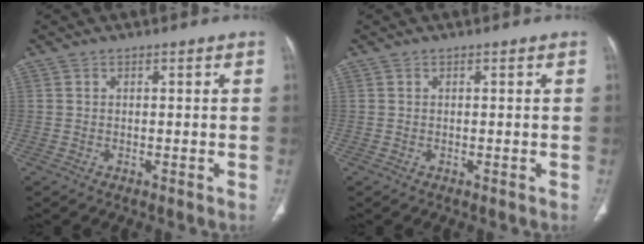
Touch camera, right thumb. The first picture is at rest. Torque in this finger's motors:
{"motor_torque": [0.02, 0.02, -0.03, -0.03, 0.00]}